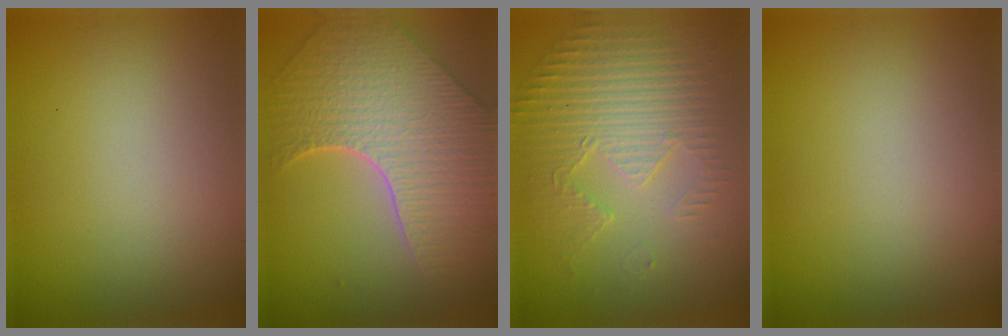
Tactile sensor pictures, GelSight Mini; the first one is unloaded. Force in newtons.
{"total": 8.6, "press": 6.2, "slide": 5.9}
{"total": 4.2, "press": 3.6, "slide": 2.1}
{"total": 0.0}